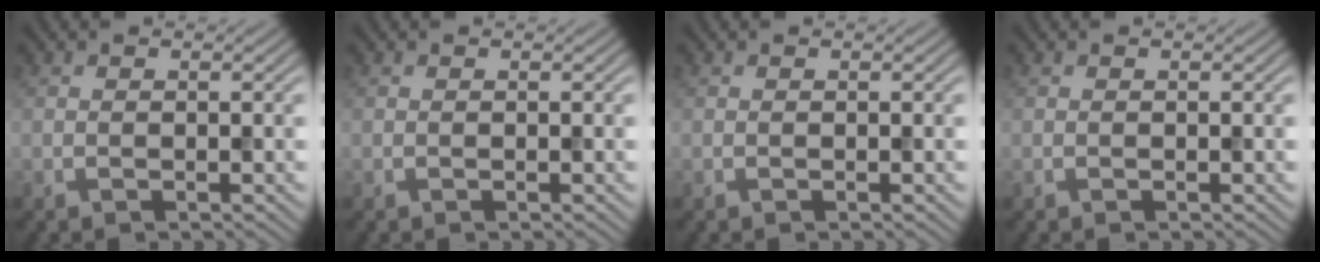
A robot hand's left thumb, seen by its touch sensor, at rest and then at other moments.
{"total": 0.0}
{"total": 0.0}
{"total": 0.0}